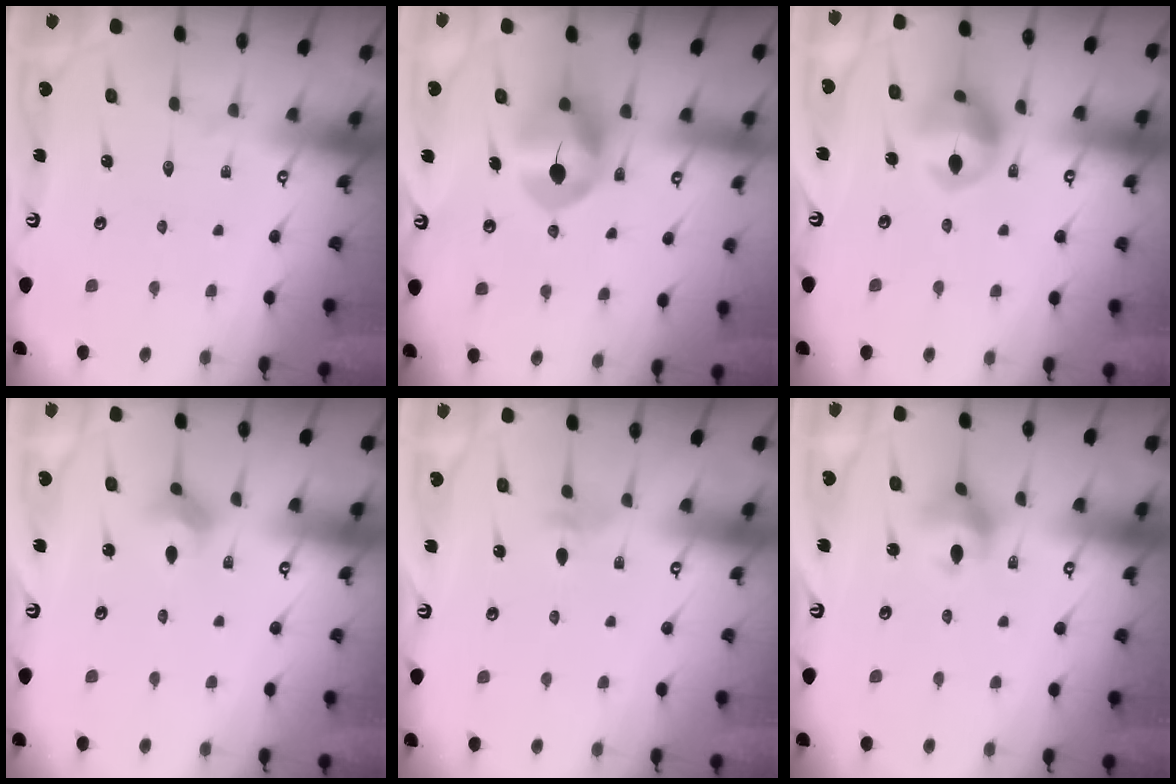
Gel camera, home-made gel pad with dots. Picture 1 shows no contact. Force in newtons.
{"total": 8.4, "press": 8.3, "slide": 1.3}
{"total": 12.6, "press": 12.6, "slide": 1.3}
{"total": 2.9, "press": 2.9, "slide": 0.3}
{"total": 2.9, "press": 2.8, "slide": 0.8}
{"total": 7.0, "press": 7.0, "slide": 0.4}